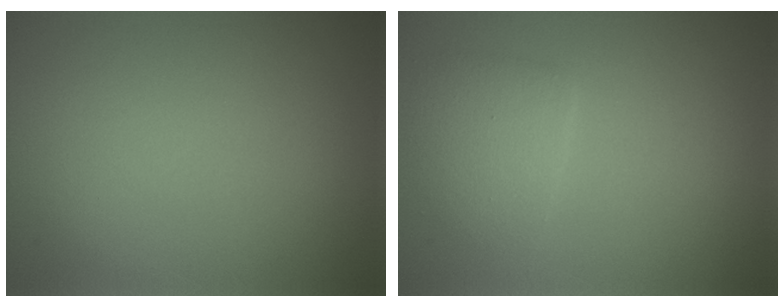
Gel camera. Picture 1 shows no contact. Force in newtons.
{"total": 2.4, "press": 2.4, "slide": 0.0}